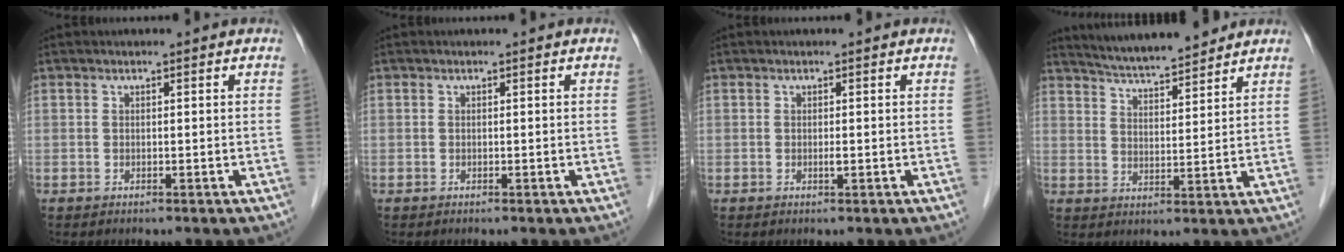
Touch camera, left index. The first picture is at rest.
{"total": 0.0}
{"total": 0.5, "force": [0.0, 0.1, 0.5], "torque": [-0.013, -0.001, -0.001]}
{"total": 10.1, "force": [9.4, 0.8, 3.6], "torque": [-0.064, 0.016, 0.155]}